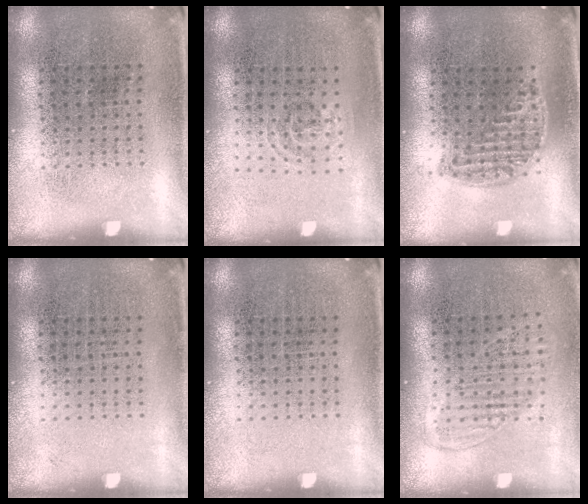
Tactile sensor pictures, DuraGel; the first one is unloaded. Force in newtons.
{"total": 0.9, "press": 0.6, "slide": 0.6}
{"total": 1.2, "press": 1.1, "slide": 0.5}
{"total": 0.0}
{"total": 0.0}
{"total": 1.3, "press": 1.2, "slide": 0.6}